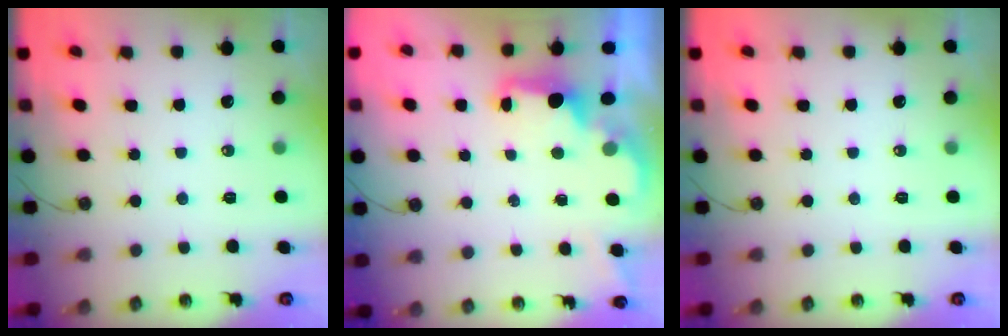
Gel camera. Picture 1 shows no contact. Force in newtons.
{"total": 2.1, "press": 2.0, "slide": 0.7}
{"total": 0.0}